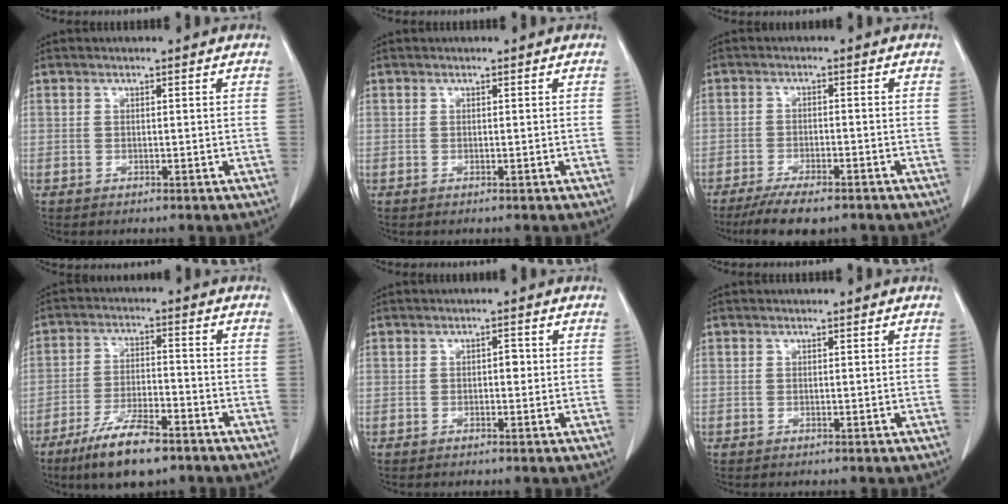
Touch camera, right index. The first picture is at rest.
{"total": 0.0}
{"total": 9.1, "force": [-6.9, 2.7, 5.4], "torque": [-0.086, -0.014, -0.107]}
{"total": 11.4, "force": [-7.6, 2.9, 7.9], "torque": [-0.149, -0.013, -0.130]}
{"total": 1.8, "force": [-0.1, 1.0, 1.5], "torque": [-0.023, 0.009, -0.001]}
{"total": 0.0}